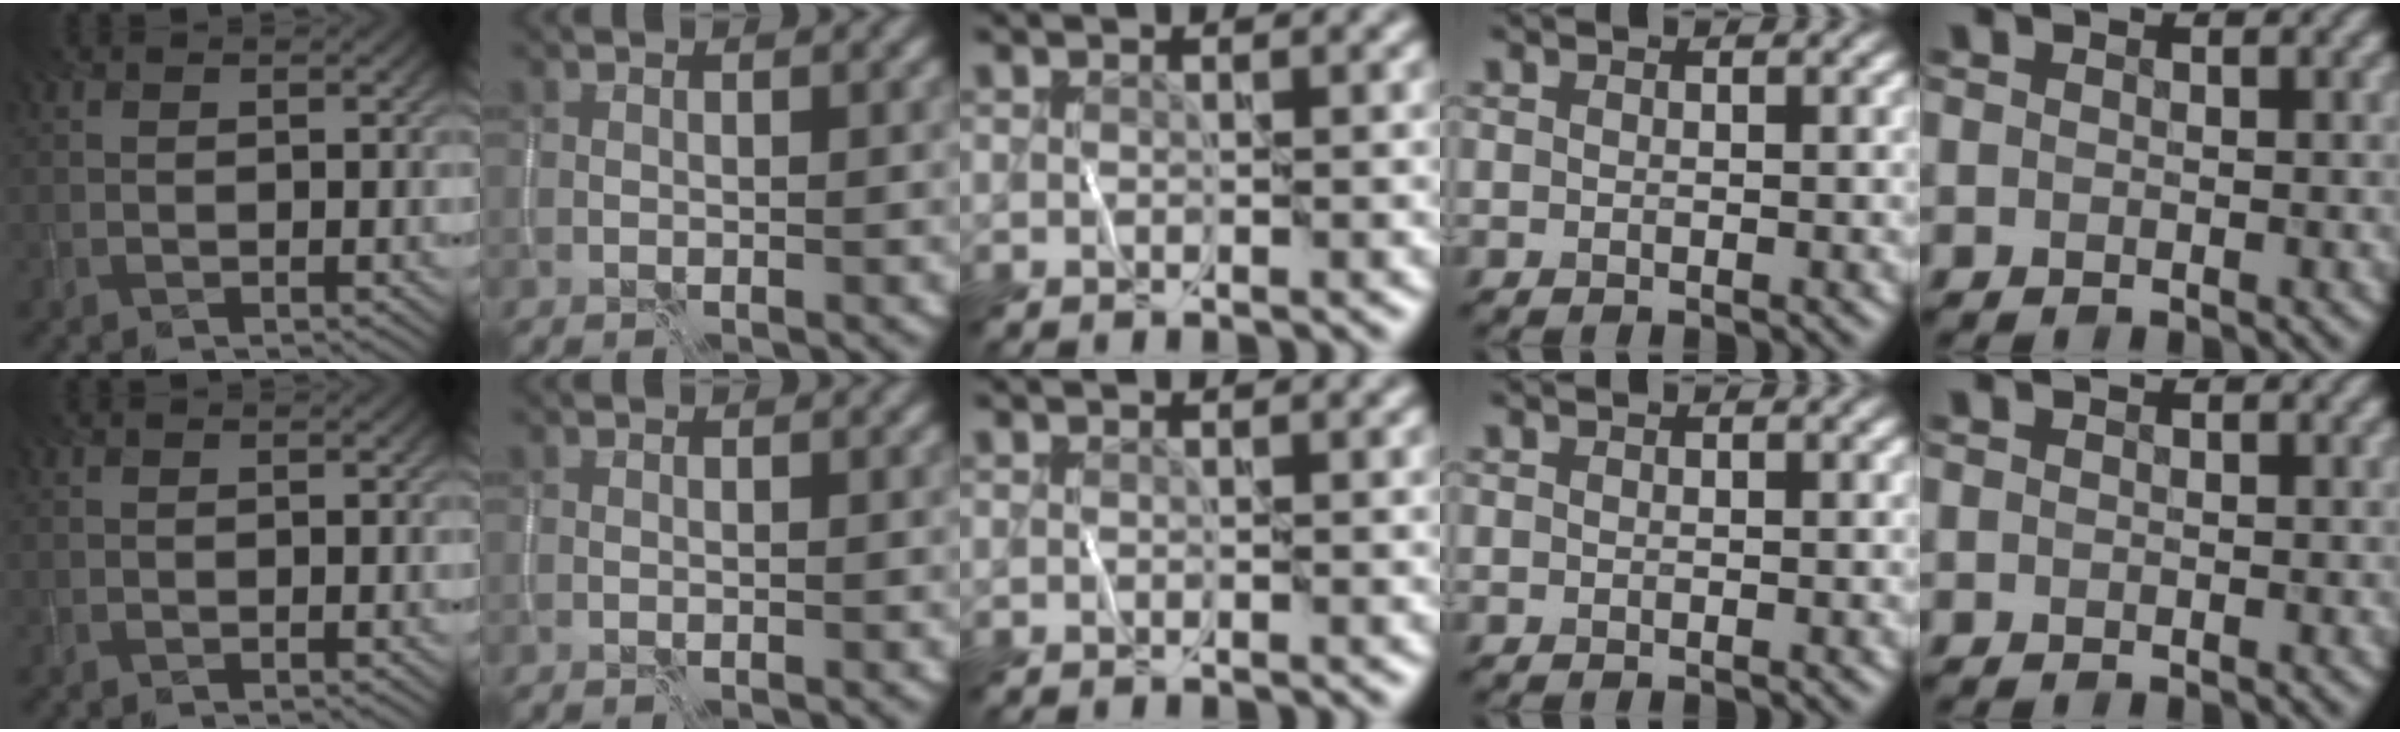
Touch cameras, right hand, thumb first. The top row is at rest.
{}